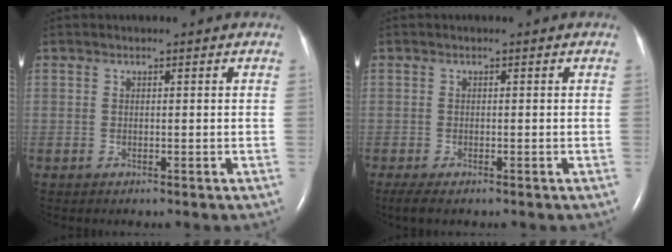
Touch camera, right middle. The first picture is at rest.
{"total": 3.0, "force": [-2.1, 0.9, 1.9], "torque": [-0.037, -0.010, -0.030]}